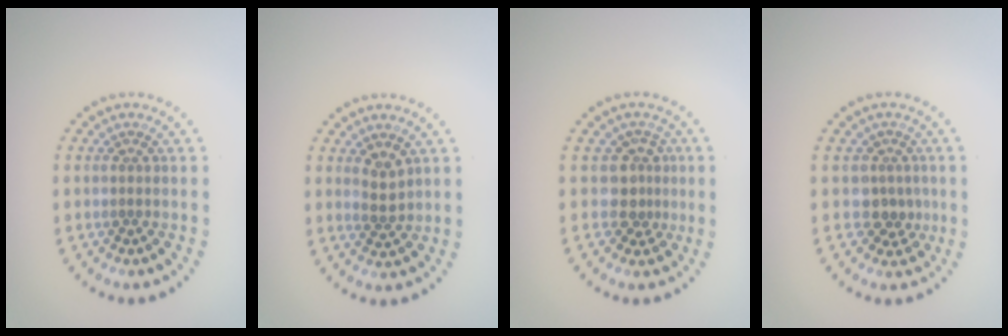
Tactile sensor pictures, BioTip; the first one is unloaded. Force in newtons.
{"total": 1.8, "press": 1.7, "slide": 0.6}
{"total": 2.4, "press": 1.8, "slide": 1.7}
{"total": 2.6, "press": 2.0, "slide": 1.6}